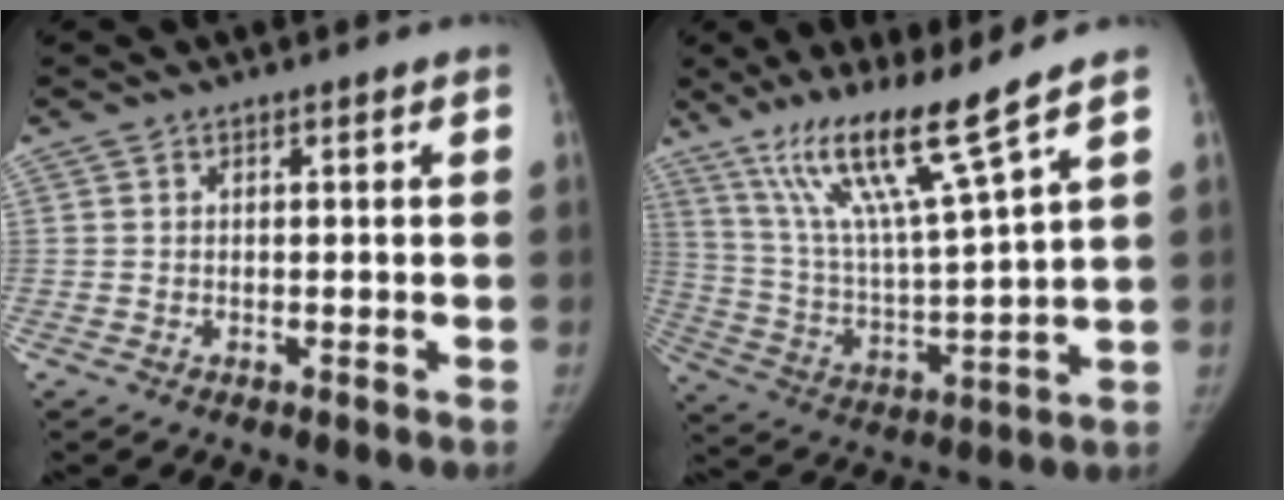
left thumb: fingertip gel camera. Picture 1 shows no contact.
{"total": 15.8, "force": [10.8, -0.2, 11.5], "torque": [-0.204, -0.060, 0.207]}